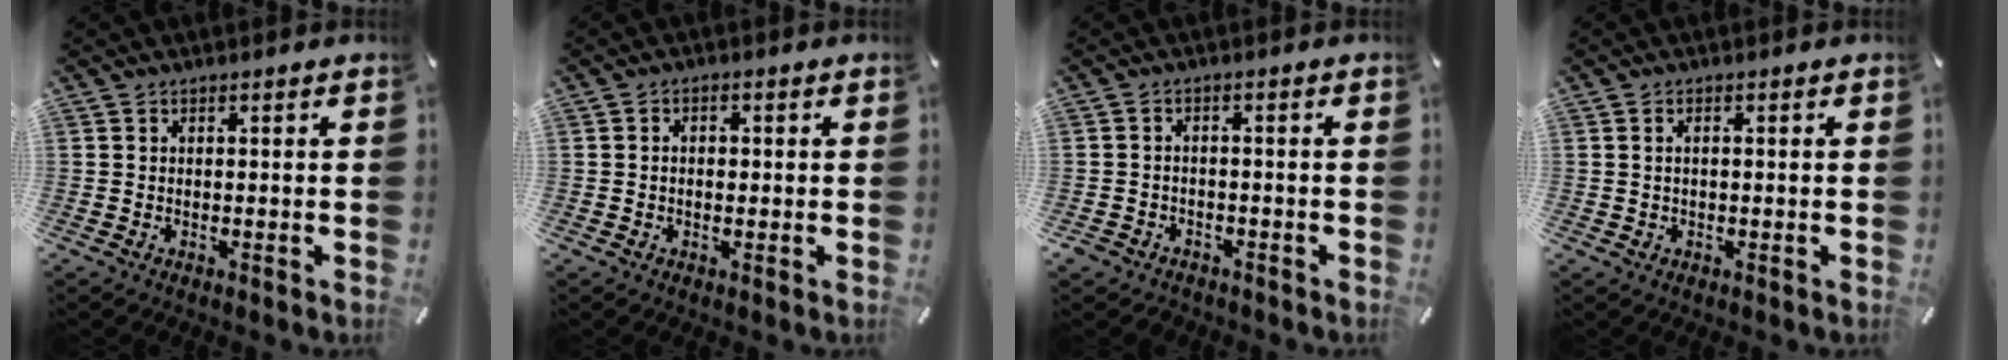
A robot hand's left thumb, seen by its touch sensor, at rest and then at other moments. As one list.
[{"total": 1.9, "force": [-0.1, 1.4, 1.2], "torque": [-0.017, 0.002, -0.006]}, {"total": 2.7, "force": [-1.9, 1.9, 0.3], "torque": [-0.011, 0.010, -0.042]}, {"total": 1.5, "force": [0.2, 0.9, 1.1], "torque": [-0.024, 0.005, 0.002]}]